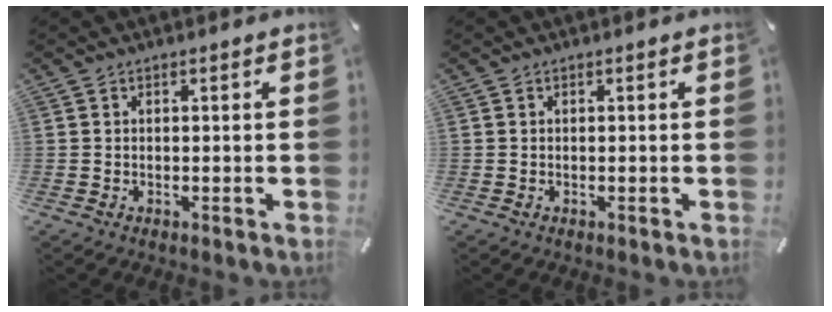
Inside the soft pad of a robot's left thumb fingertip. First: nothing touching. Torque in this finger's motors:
{"motor_torque": [-0.05, 0.05, 0.00, 0.00, 0.00]}